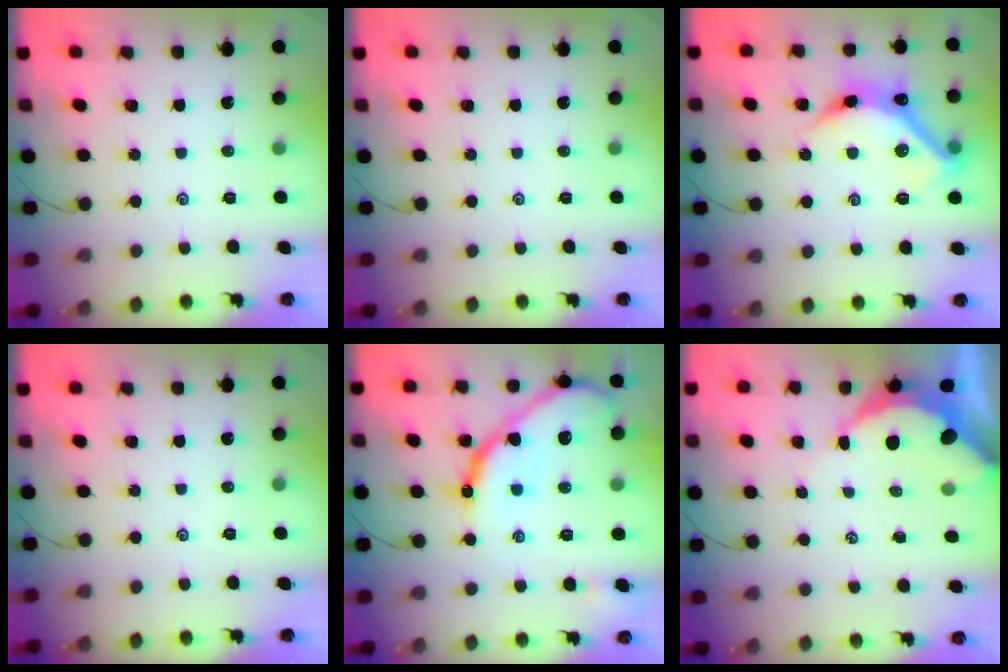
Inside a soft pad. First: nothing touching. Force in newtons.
{"total": 0.0}
{"total": 15.3, "press": 15.3, "slide": 0.2}
{"total": 0.0}
{"total": 17.3, "press": 17.3, "slide": 1.3}
{"total": 7.2, "press": 7.1, "slide": 1.0}